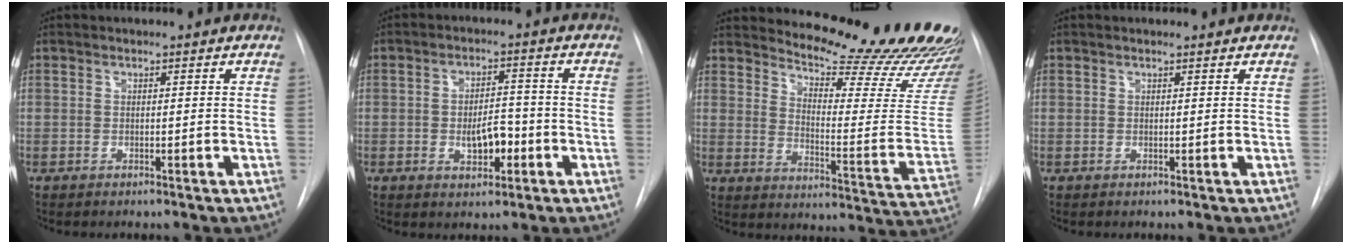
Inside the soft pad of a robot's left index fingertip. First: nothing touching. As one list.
[{"total": 5.3, "force": [-2.1, 2.5, 4.3], "torque": [-0.064, 0.000, -0.028]}, {"total": 23.0, "force": [21.8, 1.9, 7.2], "torque": [-0.101, -0.144, 0.259]}, {"total": 0.8, "force": [0.8, 0.0, 0.2], "torque": [-0.008, 0.006, 0.009]}]